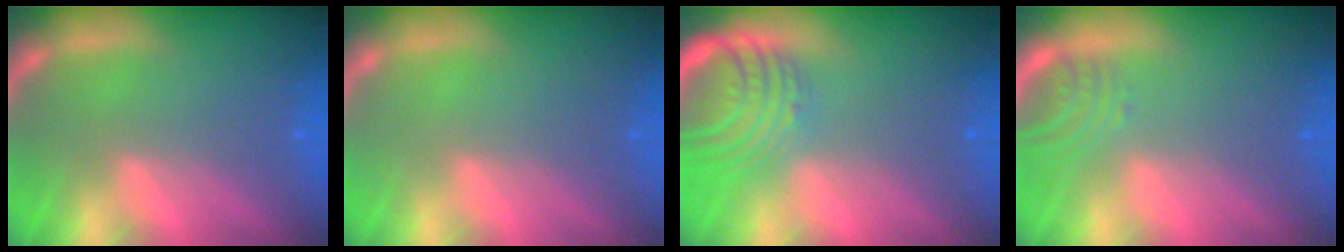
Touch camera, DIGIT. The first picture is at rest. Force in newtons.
{"total": 0.0}
{"total": 7.6}
{"total": 2.5}